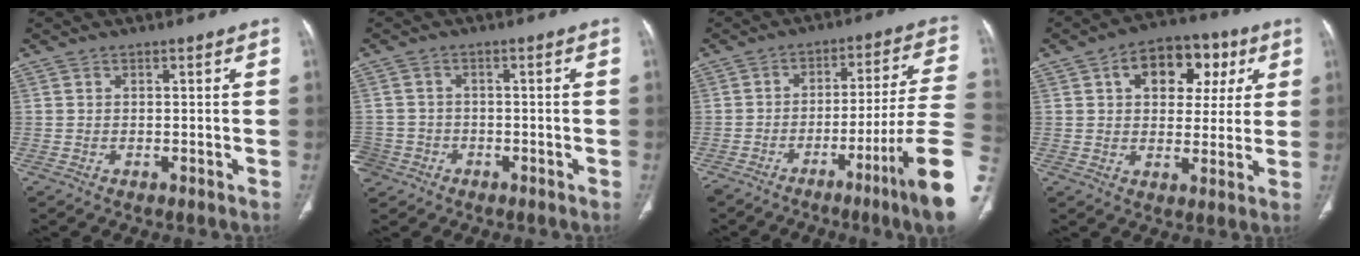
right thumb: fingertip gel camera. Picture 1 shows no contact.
{"total": 5.3, "force": [-2.7, 4.6, 0.4], "torque": [-0.007, 0.021, -0.046]}
{"total": 20.6, "force": [-7.7, 0.2, 19.2], "torque": [-0.239, 0.030, -0.119]}
{"total": 13.2, "force": [4.8, 8.7, 8.7], "torque": [-0.074, 0.005, 0.069]}